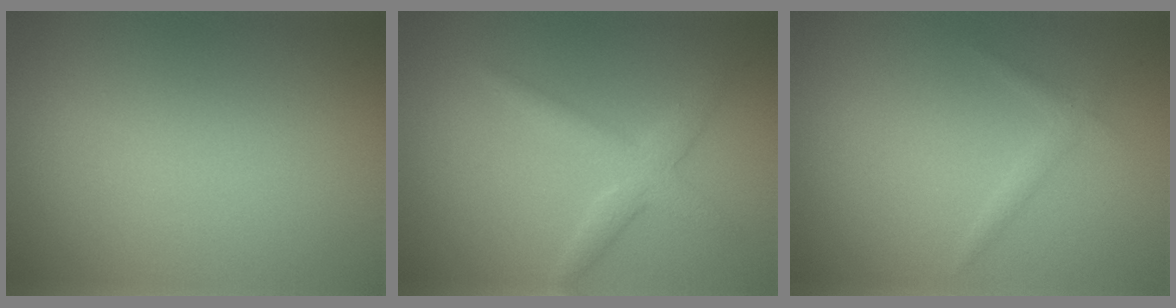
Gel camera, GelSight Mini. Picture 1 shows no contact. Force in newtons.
{"total": 2.7, "press": 2.7, "slide": 0.1}
{"total": 0.9, "press": 0.9, "slide": 0.1}